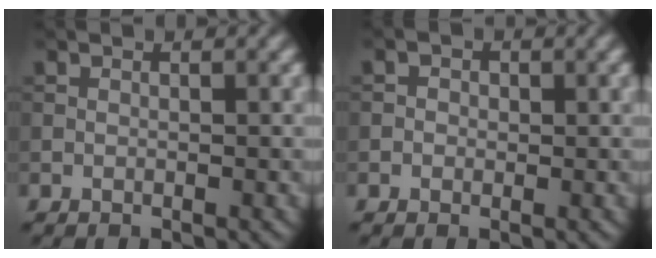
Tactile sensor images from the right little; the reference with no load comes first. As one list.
[{"total": 1.1, "force": [0.1, 1.0, 0.4], "torque": [-0.002, -0.001, -0.007]}]